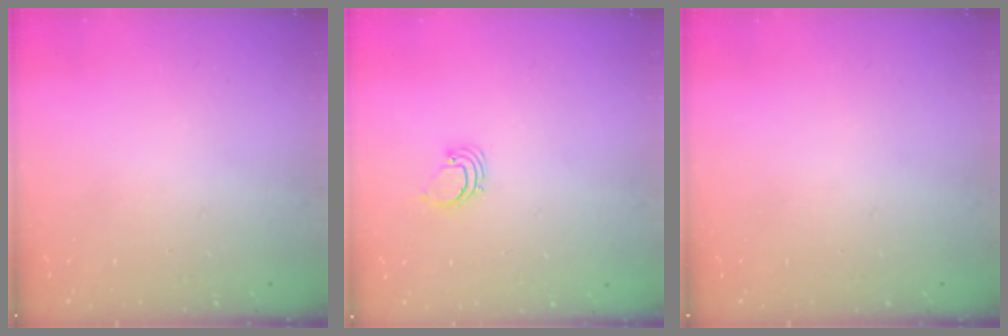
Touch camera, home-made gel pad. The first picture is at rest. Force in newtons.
{"total": 1.9, "press": 1.9, "slide": 0.1}
{"total": 0.0}